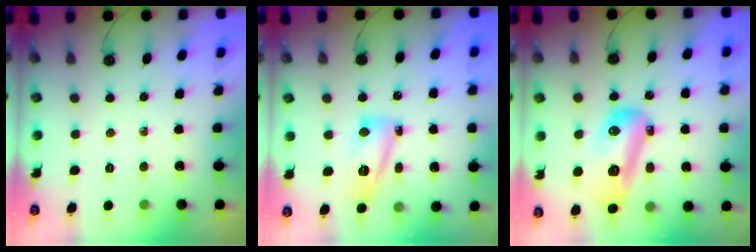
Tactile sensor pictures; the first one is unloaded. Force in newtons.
{"total": 13.0, "press": 12.9, "slide": 1.5}
{"total": 15.4, "press": 15.4, "slide": 1.4}